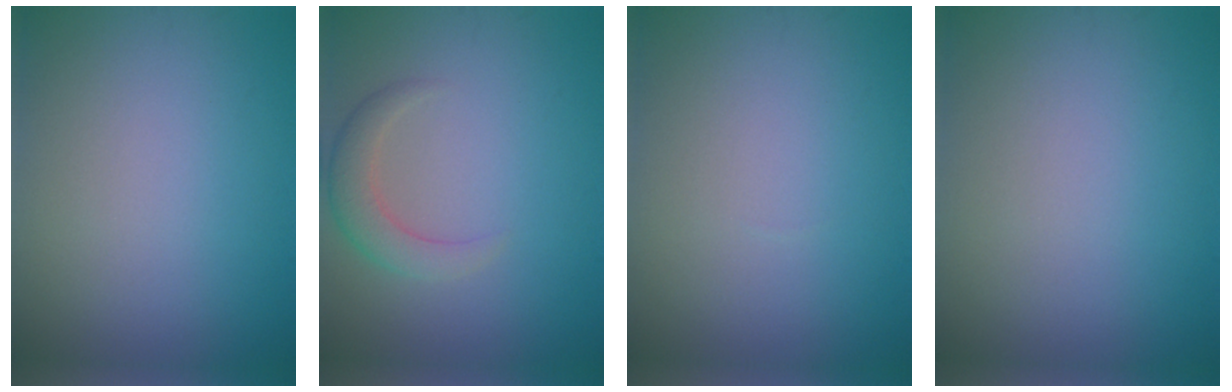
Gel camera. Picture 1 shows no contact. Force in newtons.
{"total": 2.6, "press": 2.6, "slide": 0.1}
{"total": 0.0}
{"total": 0.0}